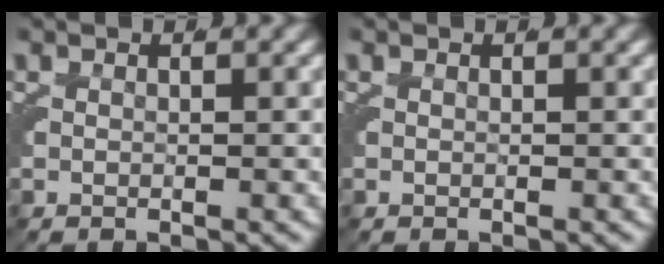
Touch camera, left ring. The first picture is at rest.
{"total": 0.0}